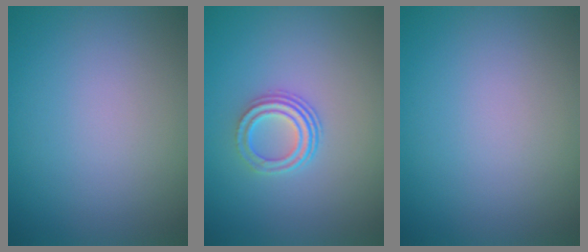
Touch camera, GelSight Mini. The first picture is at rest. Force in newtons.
{"total": 3.0, "press": 2.2, "slide": 2.1}
{"total": 0.0}